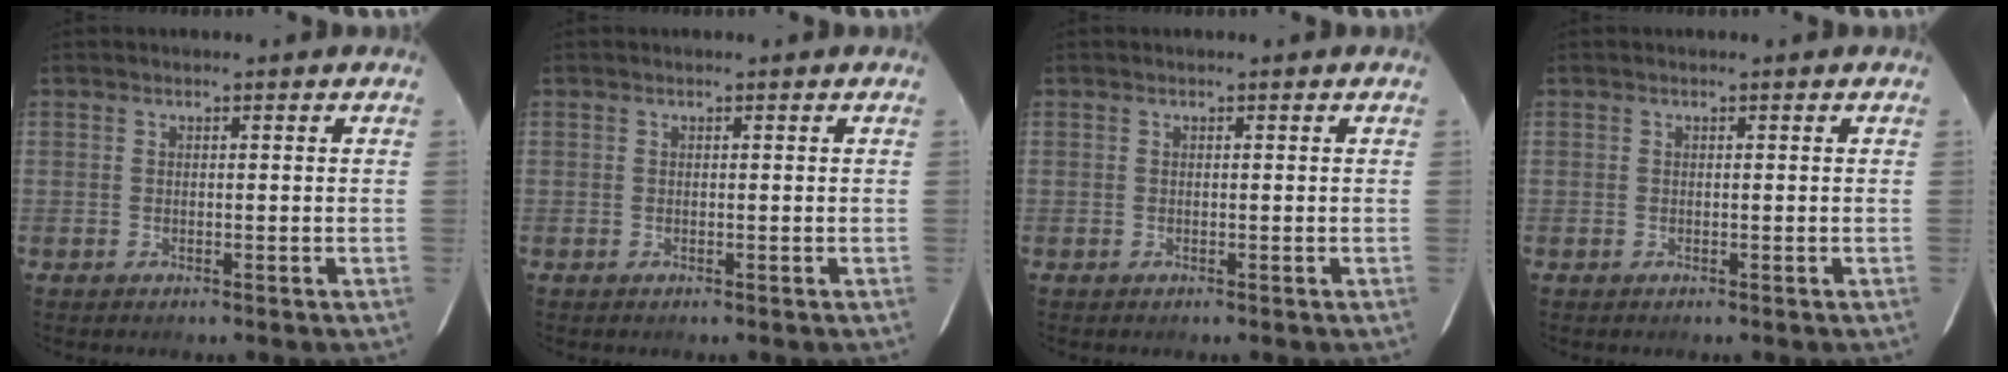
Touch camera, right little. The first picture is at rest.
{"total": 0.0}
{"total": 0.0}
{"total": 0.0}